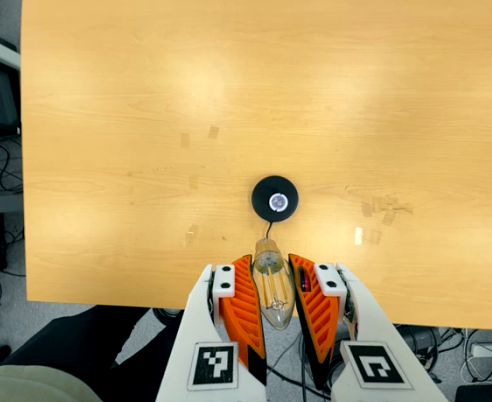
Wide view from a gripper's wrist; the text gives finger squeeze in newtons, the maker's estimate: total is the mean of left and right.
{"total": 22.0, "left": 24.4, "right": 19.5}